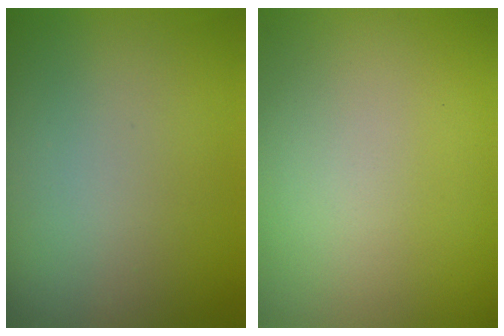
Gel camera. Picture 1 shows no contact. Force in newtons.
{"total": 0.0}